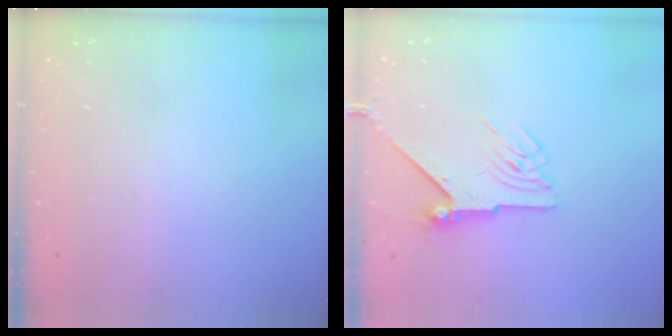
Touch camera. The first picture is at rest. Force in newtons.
{"total": 6.4, "press": 6.4, "slide": 0.1}